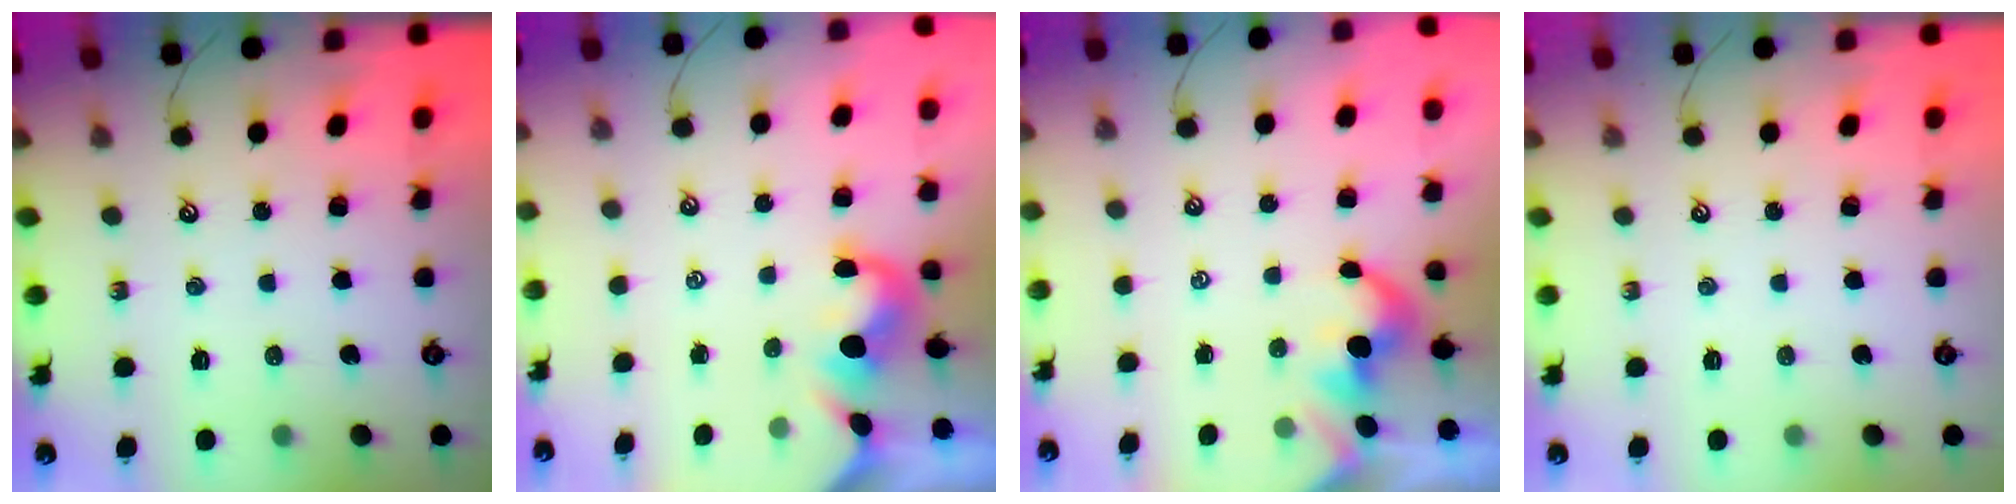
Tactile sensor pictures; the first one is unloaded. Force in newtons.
{"total": 1.6, "press": 1.5, "slide": 0.6}
{"total": 1.6, "press": 1.6, "slide": 0.2}
{"total": 0.0}